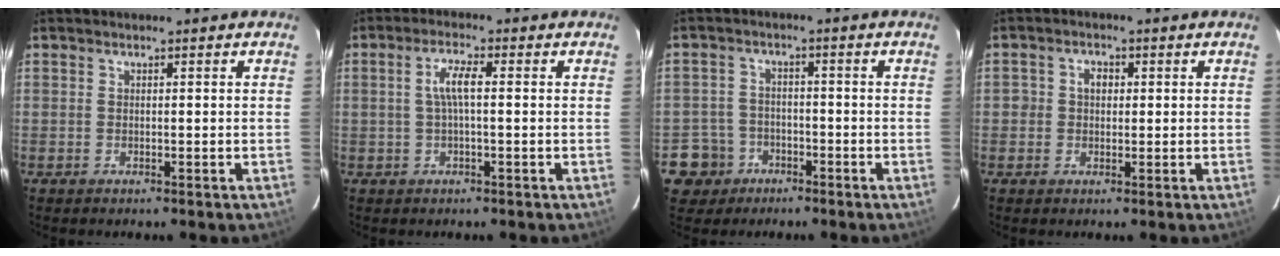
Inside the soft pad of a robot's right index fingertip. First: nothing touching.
{"total": 4.0, "force": [0.2, 0.6, 3.9], "torque": [-0.075, 0.007, 0.005]}
{"total": 6.4, "force": [-3.2, 5.5, 0.7], "torque": [-0.030, 0.021, -0.051]}
{"total": 2.8, "force": [-0.1, 2.5, 1.2], "torque": [-0.019, 0.009, -0.002]}